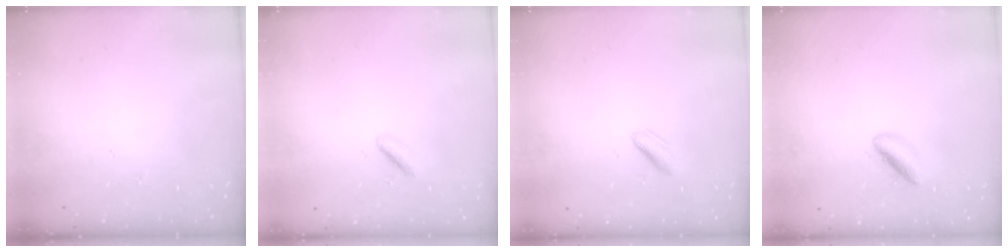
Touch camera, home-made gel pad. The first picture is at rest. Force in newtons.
{"total": 1.8, "press": 1.7, "slide": 0.7}
{"total": 2.1, "press": 2.0, "slide": 0.7}
{"total": 2.8, "press": 2.8, "slide": 0.3}